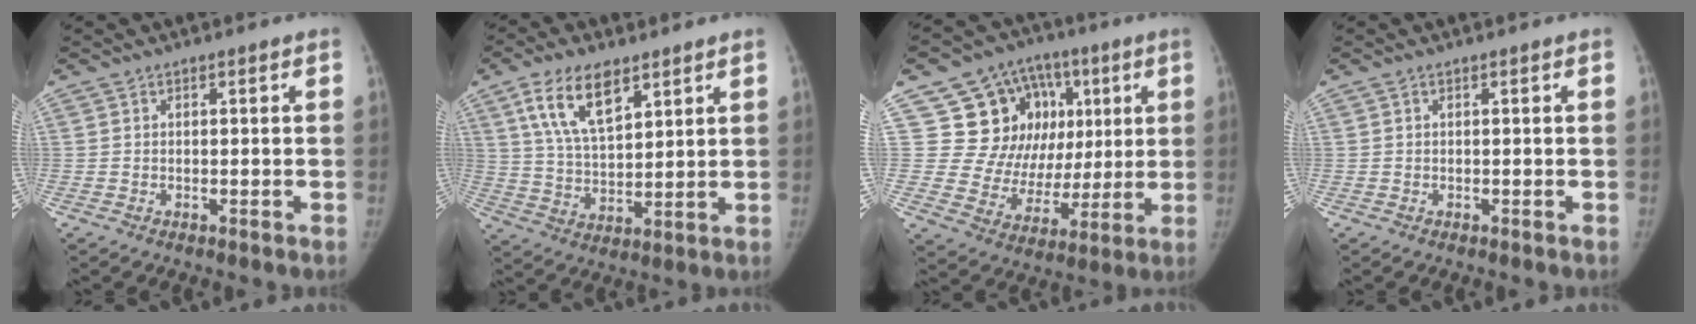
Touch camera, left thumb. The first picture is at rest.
{"total": 12.3, "force": [6.7, 5.6, 8.6], "torque": [-0.142, -0.024, 0.132]}
{"total": 19.0, "force": [5.7, 15.6, 9.2], "torque": [-0.086, 0.018, 0.113]}
{"total": 0.0}